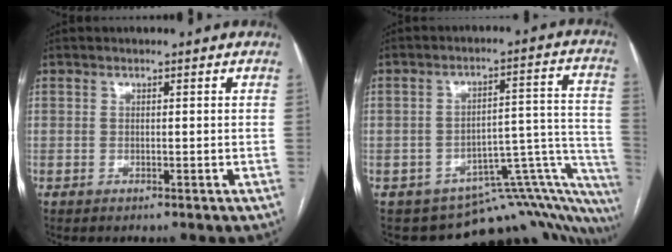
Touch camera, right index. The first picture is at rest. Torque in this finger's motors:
{"motor_torque": [-0.18, -0.18, -0.01, -0.02]}